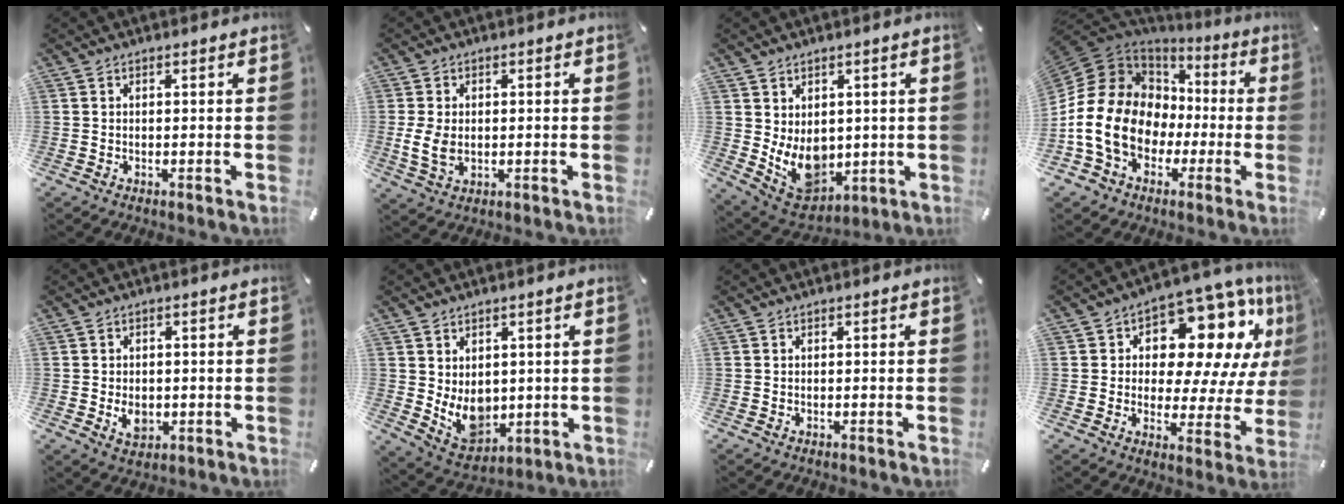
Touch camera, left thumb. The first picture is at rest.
{"total": 6.3, "force": [-0.6, 4.5, 4.5], "torque": [-0.095, -0.002, -0.012]}
{"total": 9.7, "force": [0.6, 8.1, 5.4], "torque": [-0.095, -0.028, 0.021]}
{"total": 18.1, "force": [-4.2, 14.8, 9.5], "torque": [-0.217, 0.007, -0.076]}
{"total": 5.0, "force": [-1.1, 4.0, 2.9], "torque": [-0.047, -0.004, -0.020]}
{"total": 8.5, "force": [1.3, 7.1, 4.5], "torque": [-0.075, -0.023, 0.033]}
{"total": 0.0}
{"total": 16.1, "force": [8.2, 9.0, 10.5], "torque": [-0.152, -0.063, 0.137]}